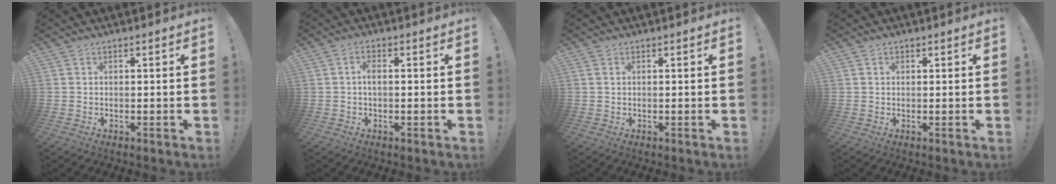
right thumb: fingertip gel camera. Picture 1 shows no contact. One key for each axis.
{"total": 2.4, "fx": -0.1, "fy": 1.2, "fz": 2.0, "tx": -0.039, "ty": 0.008, "tz": -0.003}
{"total": 0.6, "fx": 0.3, "fy": 0.4, "fz": 0.3, "tx": -0.008, "ty": 0.002, "tz": 0.005}
{"total": 0.9, "fx": 0.4, "fy": 0.8, "fz": 0.2, "tx": 0.005, "ty": 0.000, "tz": 0.007}